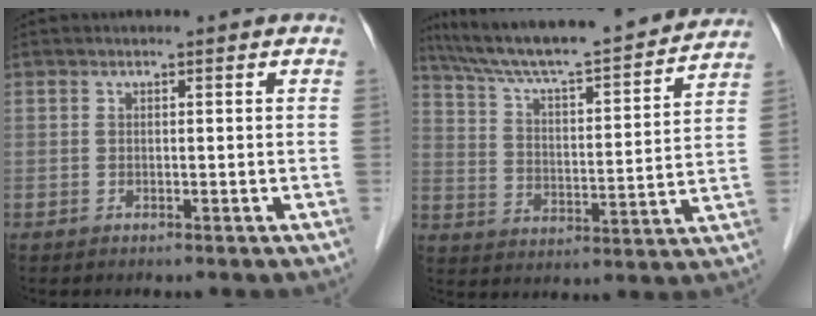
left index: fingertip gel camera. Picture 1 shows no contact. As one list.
[{"total": 22.0, "force": [19.8, 1.5, 9.5], "torque": [-0.157, 0.002, 0.294]}]